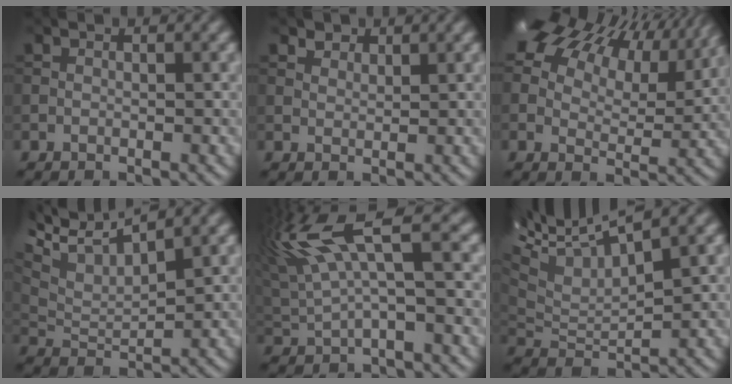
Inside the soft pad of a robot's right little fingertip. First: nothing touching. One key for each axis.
{"total": 1.7, "fx": 1.3, "fy": 0.9, "fz": 0.4, "tx": -0.010, "ty": -0.010, "tz": 0.029}
{"total": 15.1, "fx": 9.5, "fy": 7.3, "fz": 9.2, "tx": -0.177, "ty": 0.034, "tz": 0.146}
{"total": 5.8, "fx": 3.6, "fy": 1.9, "fz": 4.1, "tx": -0.087, "ty": 0.007, "tz": 0.066}
{"total": 7.2, "fx": 2.9, "fy": 1.7, "fz": 6.4, "tx": -0.143, "ty": 0.014, "tz": 0.055}
{"total": 9.4, "fx": 6.0, "fy": 2.7, "fz": 6.7, "tx": -0.147, "ty": 0.022, "tz": 0.110}